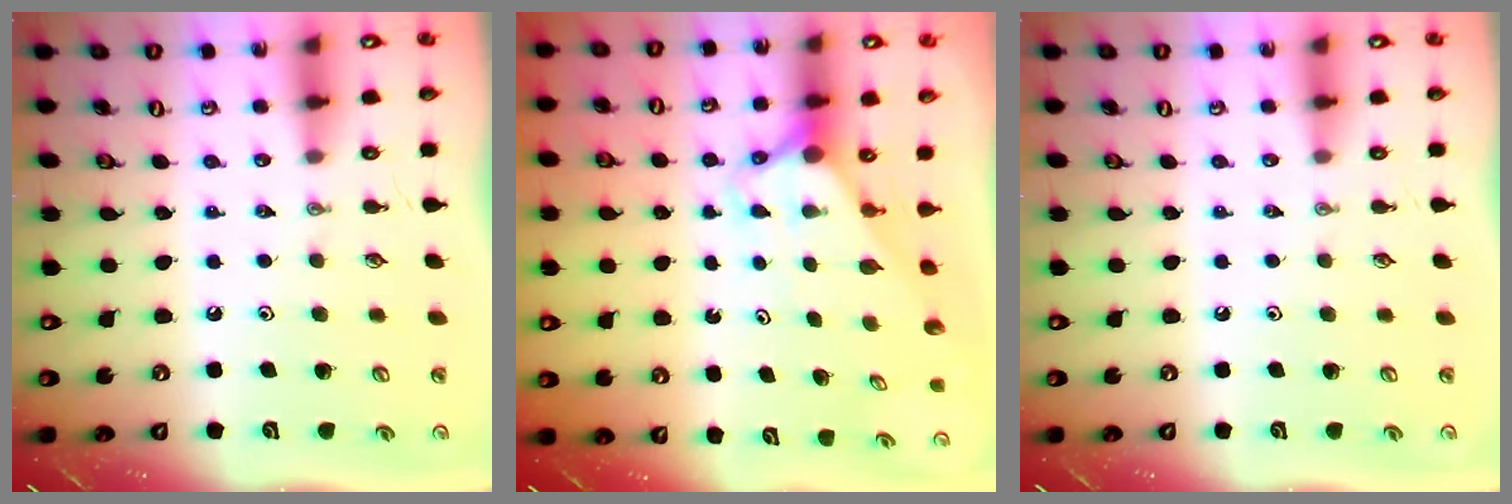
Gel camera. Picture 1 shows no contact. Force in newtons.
{"total": 2.7, "press": 2.7, "slide": 0.0}
{"total": 0.0}